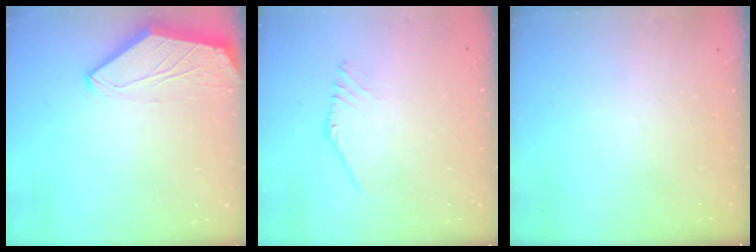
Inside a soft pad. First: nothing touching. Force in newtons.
{"total": 1.8, "press": 1.7, "slide": 0.2}
{"total": 0.0}